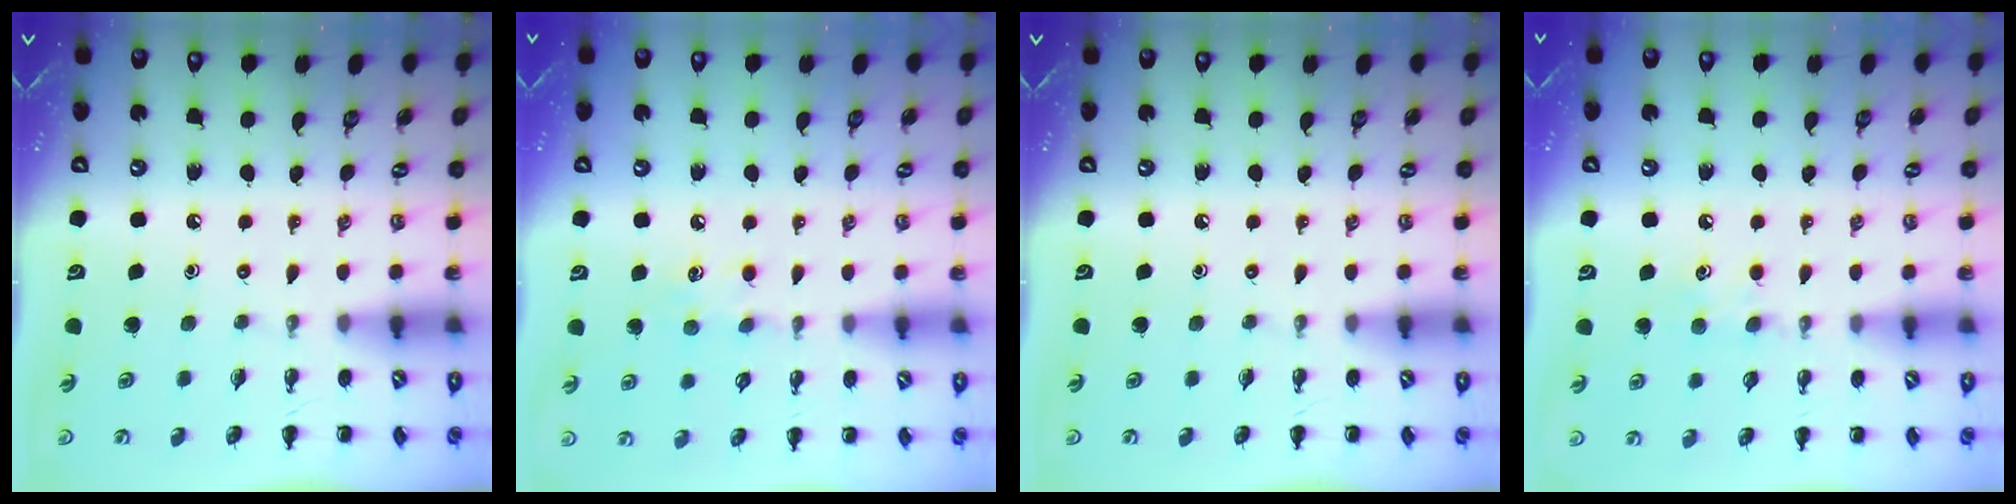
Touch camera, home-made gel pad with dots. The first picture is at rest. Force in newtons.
{"total": 6.5, "press": 6.3, "slide": 1.7}
{"total": 0.0}
{"total": 6.7, "press": 6.6, "slide": 1.6}